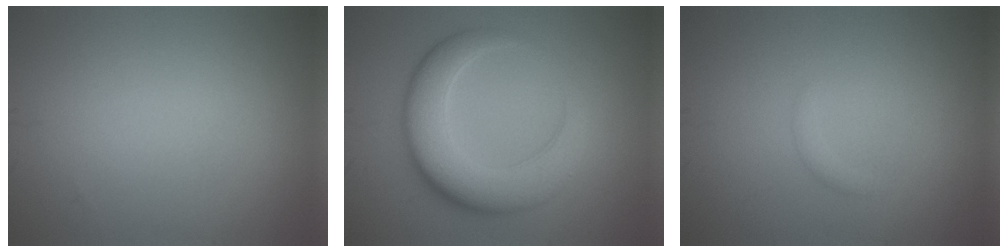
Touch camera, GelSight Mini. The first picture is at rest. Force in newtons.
{"total": 7.1, "press": 7.1, "slide": 0.1}
{"total": 0.7, "press": 0.7, "slide": 0.1}